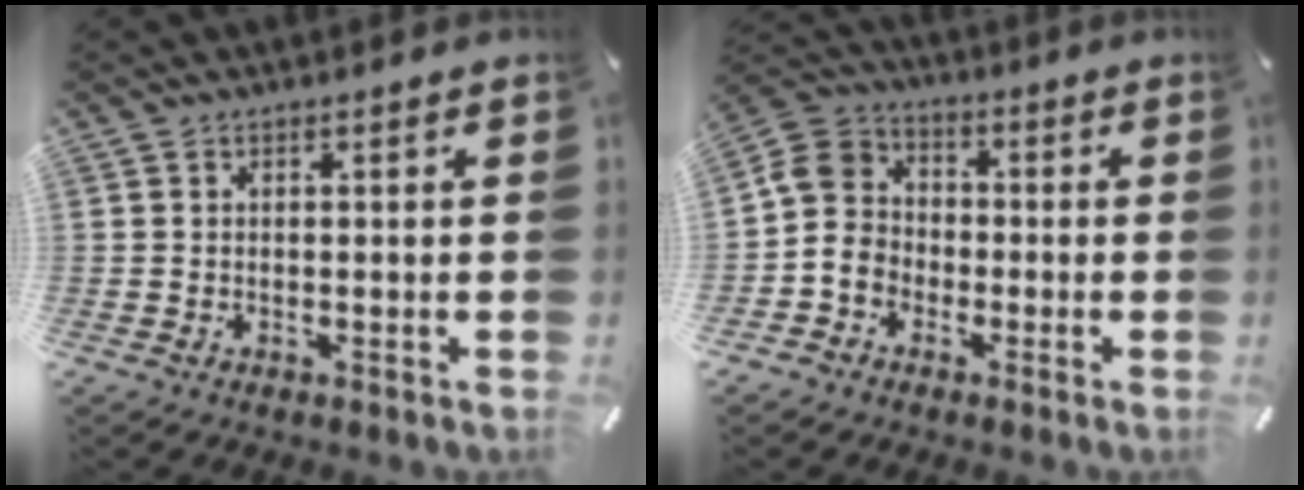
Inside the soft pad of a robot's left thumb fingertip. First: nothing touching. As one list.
[{"total": 8.6, "force": [-2.9, 7.8, 2.2], "torque": [-0.058, 0.032, -0.057]}]